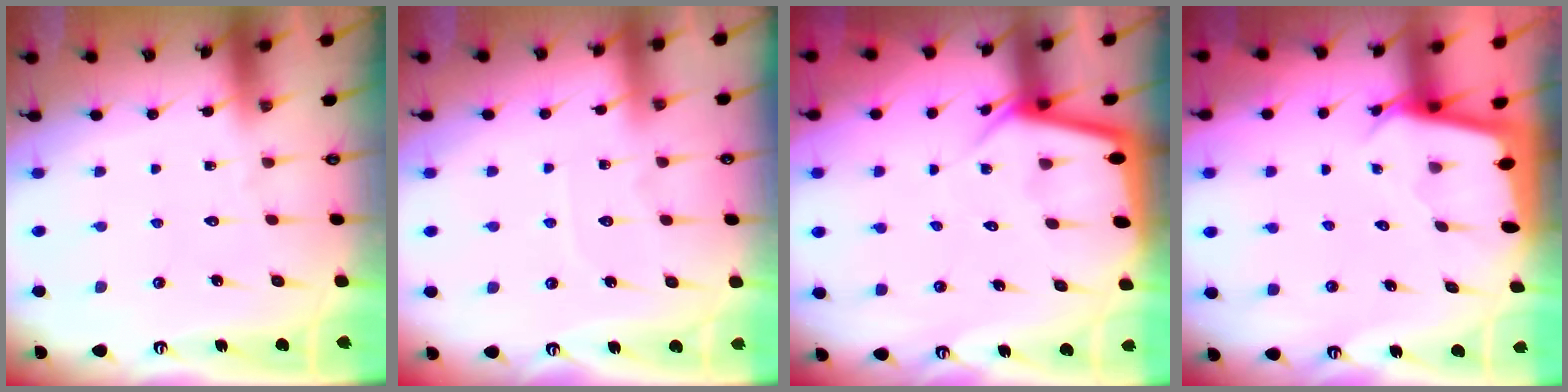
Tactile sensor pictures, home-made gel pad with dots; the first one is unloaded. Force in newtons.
{"total": 3.6, "press": 3.6, "slide": 0.4}
{"total": 4.9, "press": 4.9, "slide": 0.4}
{"total": 2.4, "press": 2.4, "slide": 0.2}